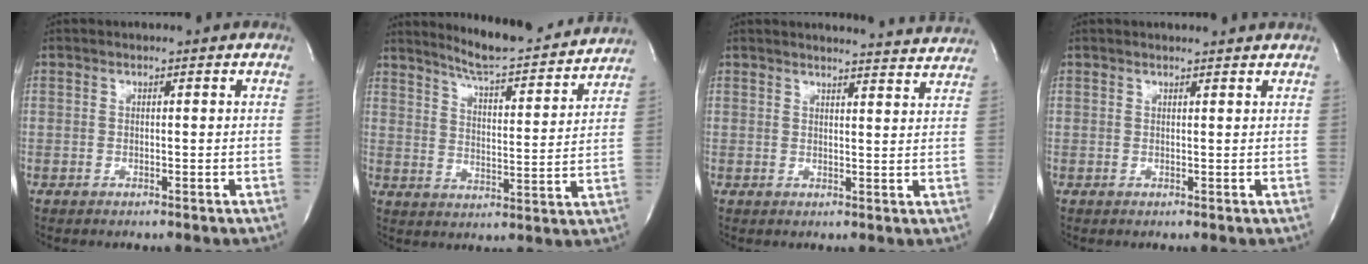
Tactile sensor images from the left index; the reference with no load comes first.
{"total": 16.9, "force": [15.8, 1.3, 6.0], "torque": [-0.092, -0.029, 0.214]}
{"total": 10.9, "force": [10.7, 0.0, 1.7], "torque": [-0.016, -0.033, 0.109]}
{"total": 3.3, "force": [3.2, -0.1, 0.7], "torque": [-0.012, 0.004, 0.032]}